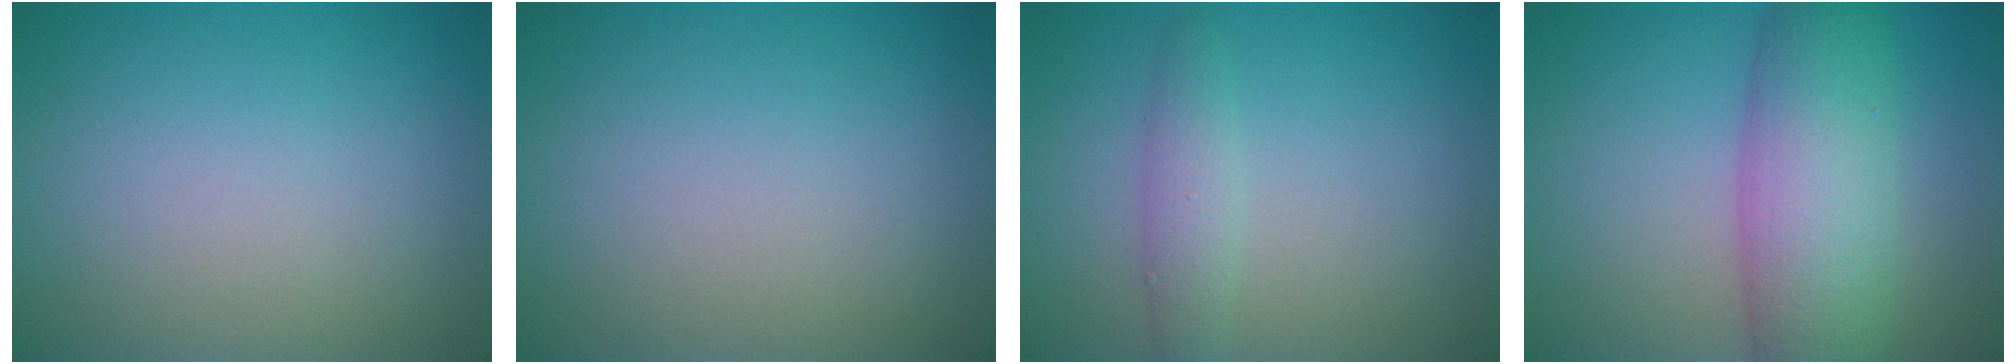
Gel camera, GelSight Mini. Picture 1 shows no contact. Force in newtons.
{"total": 0.0}
{"total": 1.9, "press": 1.9, "slide": 0.1}
{"total": 8.3, "press": 8.3, "slide": 0.1}